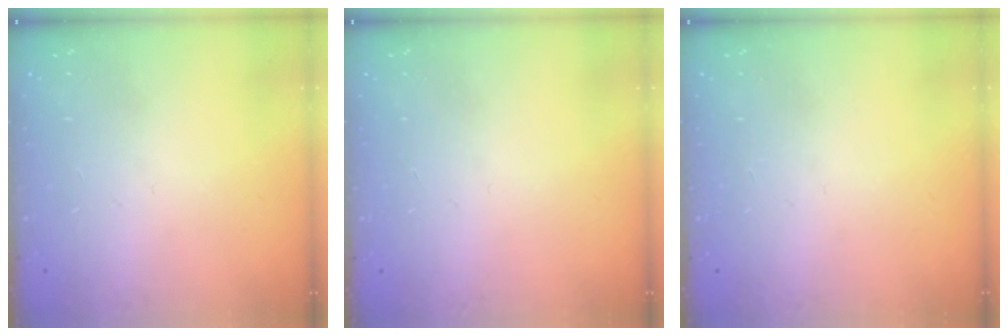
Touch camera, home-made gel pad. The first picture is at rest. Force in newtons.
{"total": 0.0}
{"total": 0.0}